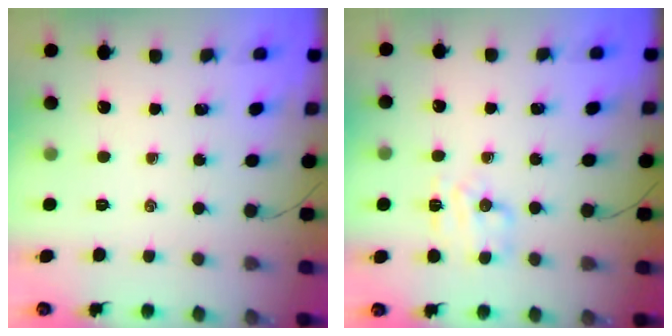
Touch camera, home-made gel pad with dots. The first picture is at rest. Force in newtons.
{"total": 6.0, "press": 5.9, "slide": 1.0}